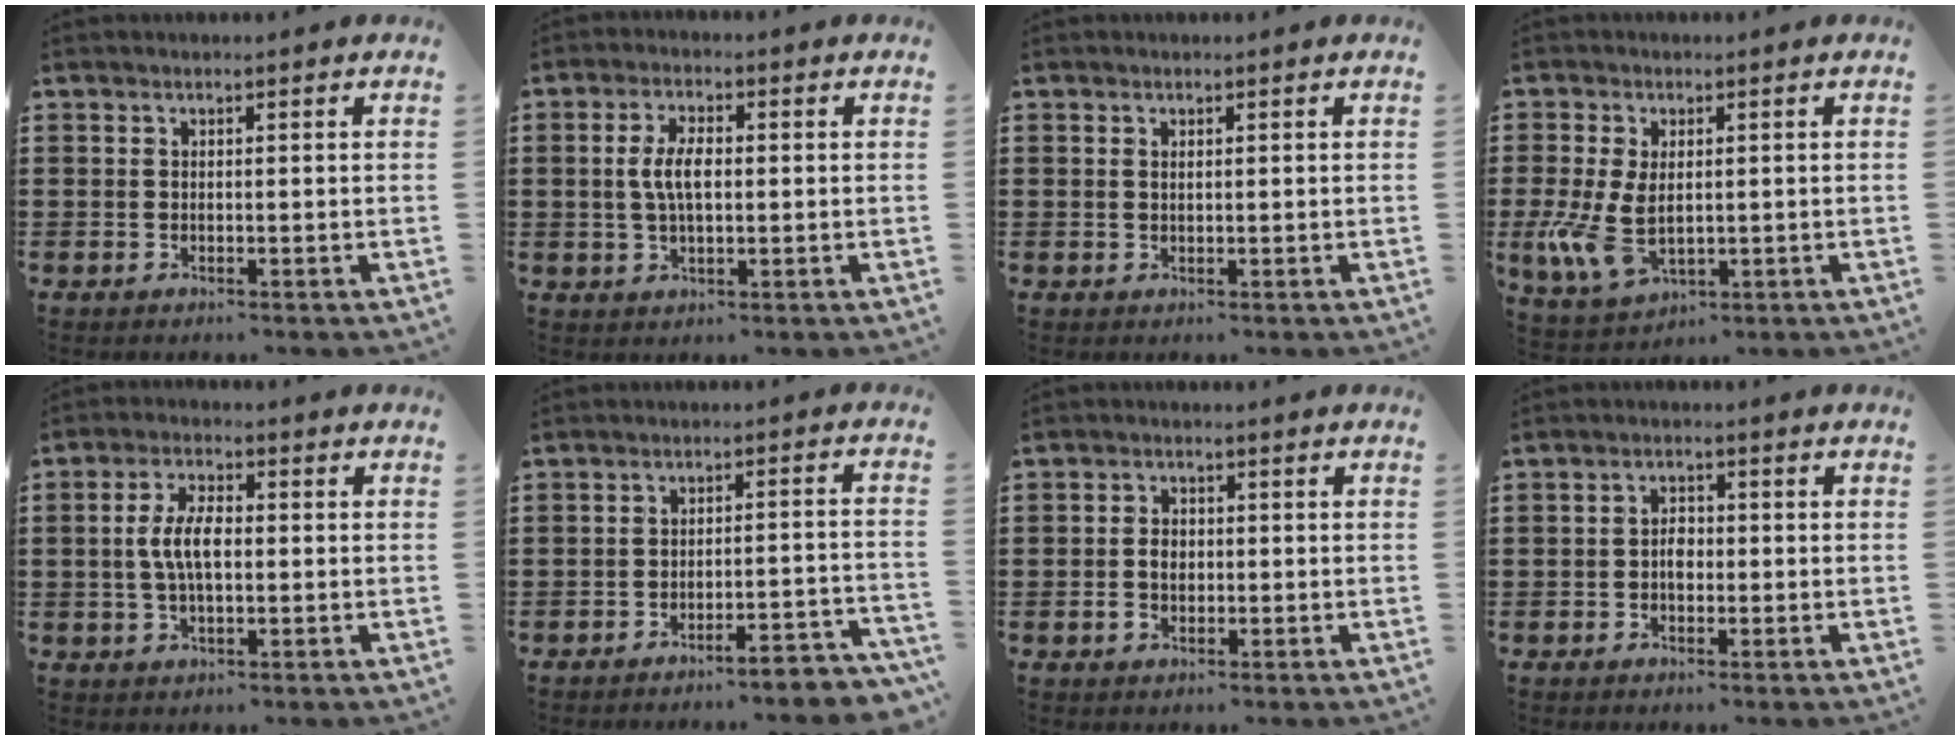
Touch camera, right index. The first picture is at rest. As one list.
[{"total": 5.3, "force": [0.3, 2.3, 4.8], "torque": [-0.108, 0.003, -0.002]}, {"total": 0.5, "force": [0.2, 0.2, 0.4], "torque": [-0.010, 0.000, 0.005]}, {"total": 6.9, "force": [-0.8, 4.1, 5.4], "torque": [-0.139, -0.011, -0.017]}, {"total": 6.1, "force": [0.0, 2.7, 5.5], "torque": [-0.124, 0.002, -0.008]}, {"total": 3.9, "force": [-3.7, -0.2, 1.3], "torque": [-0.025, -0.009, -0.075]}, {"total": 2.8, "force": [-0.4, 2.0, 1.9], "torque": [-0.040, 0.005, -0.009]}, {"total": 2.3, "force": [-0.4, 1.5, 1.8], "torque": [-0.034, 0.005, -0.008]}]